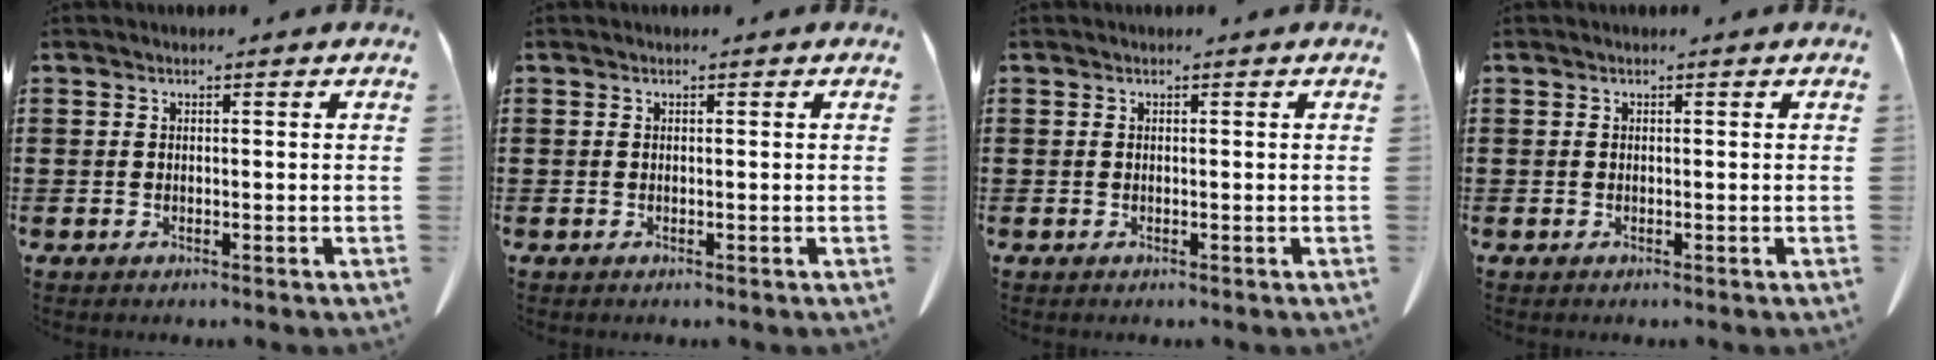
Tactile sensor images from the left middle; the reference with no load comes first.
{"total": 0.0}
{"total": 0.0}
{"total": 0.0}